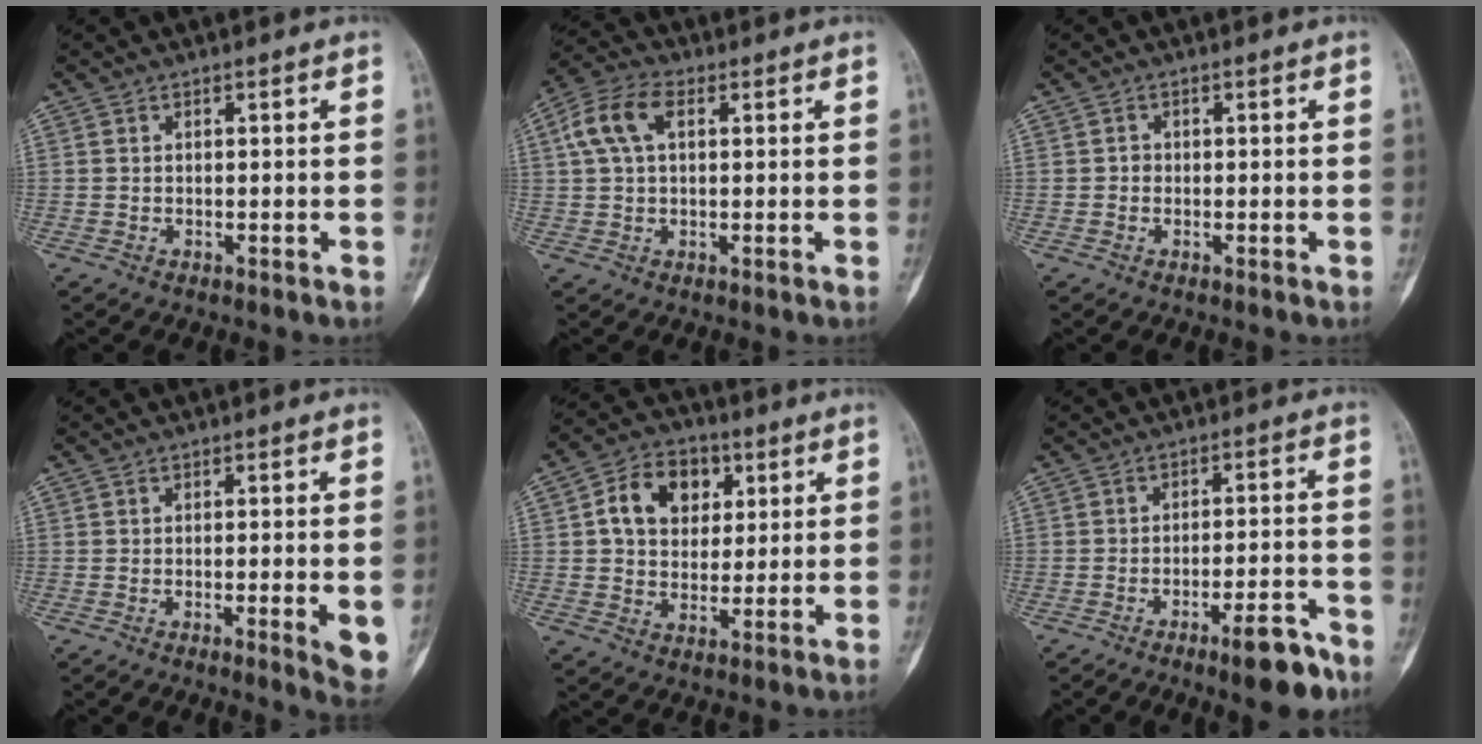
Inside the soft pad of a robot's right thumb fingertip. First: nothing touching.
{"total": 8.2, "force": [2.2, 4.7, 6.3], "torque": [-0.136, 0.022, 0.040]}
{"total": 1.0, "force": [-0.1, 0.9, 0.4], "torque": [0.001, 0.004, -0.004]}
{"total": 5.5, "force": [-1.4, 0.7, 5.3], "torque": [-0.067, -0.012, -0.021]}
{"total": 11.4, "force": [3.1, 8.7, 6.7], "torque": [-0.073, 0.002, 0.046]}
{"total": 8.6, "force": [-5.7, 2.0, 6.2], "torque": [-0.080, 0.036, -0.081]}